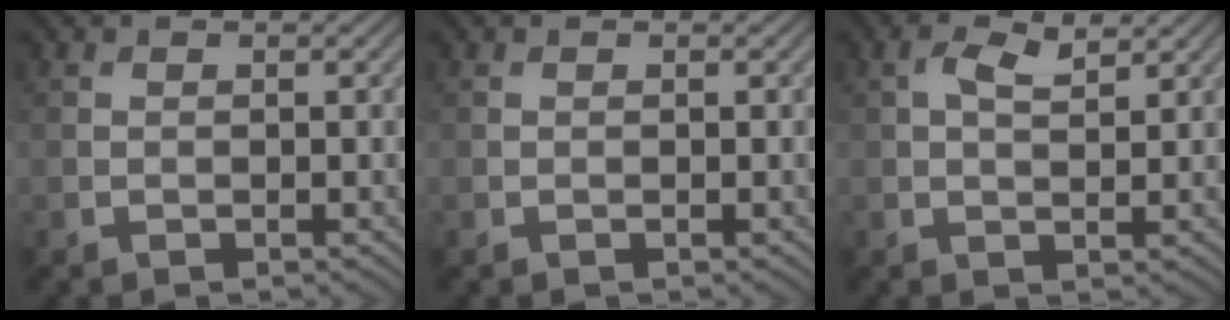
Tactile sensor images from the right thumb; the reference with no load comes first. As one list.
[{"total": 0.0}, {"total": 3.3, "force": [1.6, 1.3, 2.6], "torque": [-0.057, 0.003, 0.030]}]